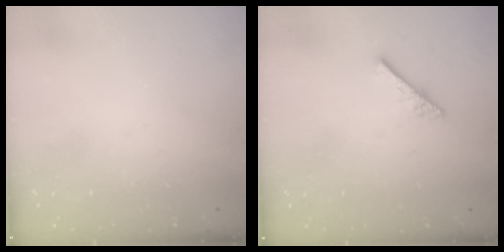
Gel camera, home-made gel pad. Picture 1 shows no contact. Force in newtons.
{"total": 2.9, "press": 2.9, "slide": 0.2}